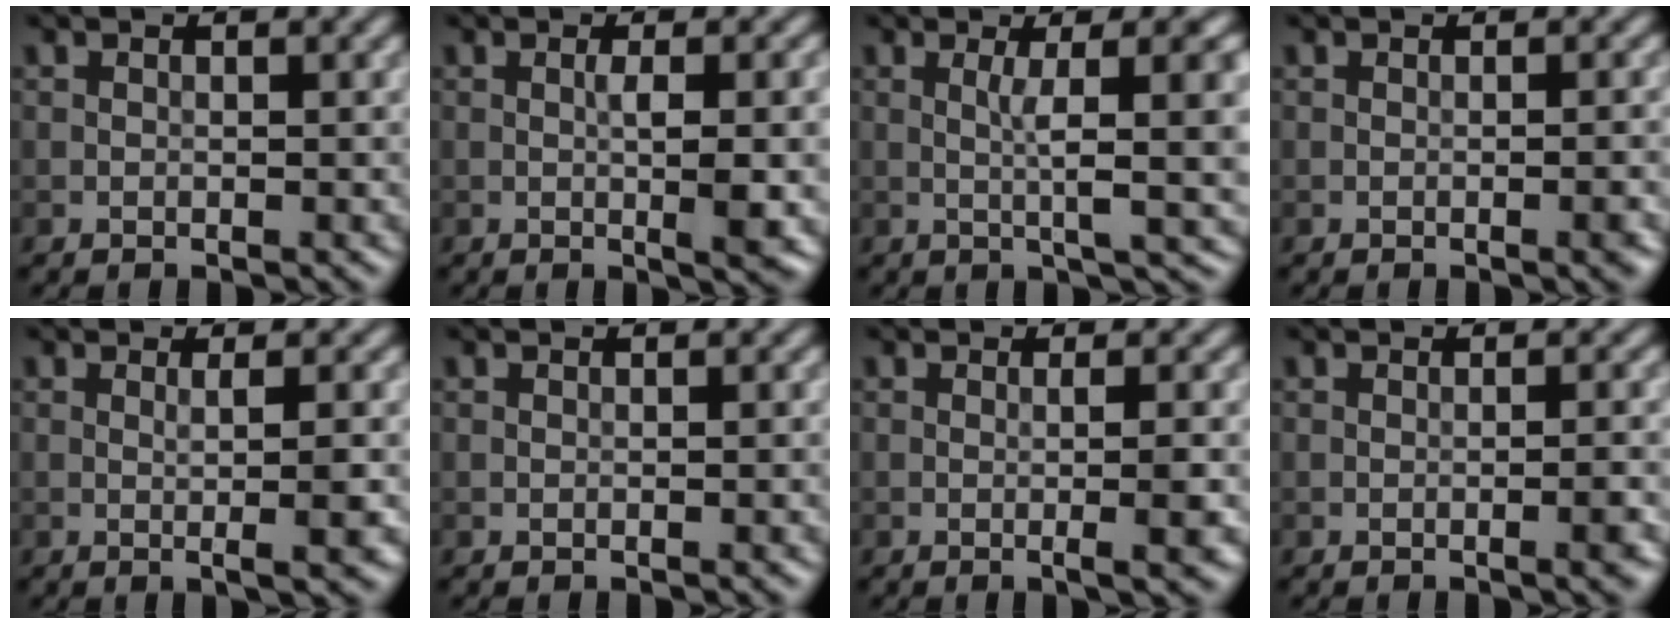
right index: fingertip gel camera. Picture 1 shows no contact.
{"total": 4.1, "force": [-0.3, 0.7, 4.1], "torque": [-0.062, -0.001, -0.001]}
{"total": 6.1, "force": [0.7, 1.2, 6.0], "torque": [-0.085, 0.004, 0.011]}
{"total": 2.1, "force": [-0.4, 0.6, 2.0], "torque": [-0.017, 0.003, -0.007]}
{"total": 3.5, "force": [-0.1, 0.8, 3.5], "torque": [-0.047, 0.002, -0.003]}
{"total": 0.8, "force": [-0.1, 0.2, 0.7], "torque": [-0.006, 0.000, -0.002]}
{"total": 3.8, "force": [-0.4, 1.0, 3.6], "torque": [-0.041, 0.001, -0.005]}
{"total": 2.7, "force": [-0.6, 0.7, 2.6], "torque": [-0.022, 0.006, -0.010]}